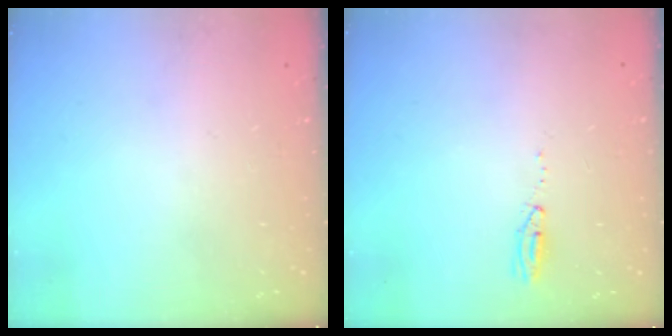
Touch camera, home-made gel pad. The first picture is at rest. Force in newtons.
{"total": 3.5, "press": 3.1, "slide": 1.6}